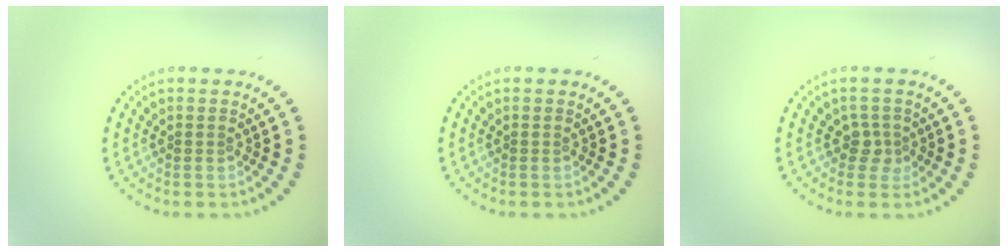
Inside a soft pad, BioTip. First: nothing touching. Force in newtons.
{"total": 0.0}
{"total": 1.8, "press": 1.3, "slide": 1.2}